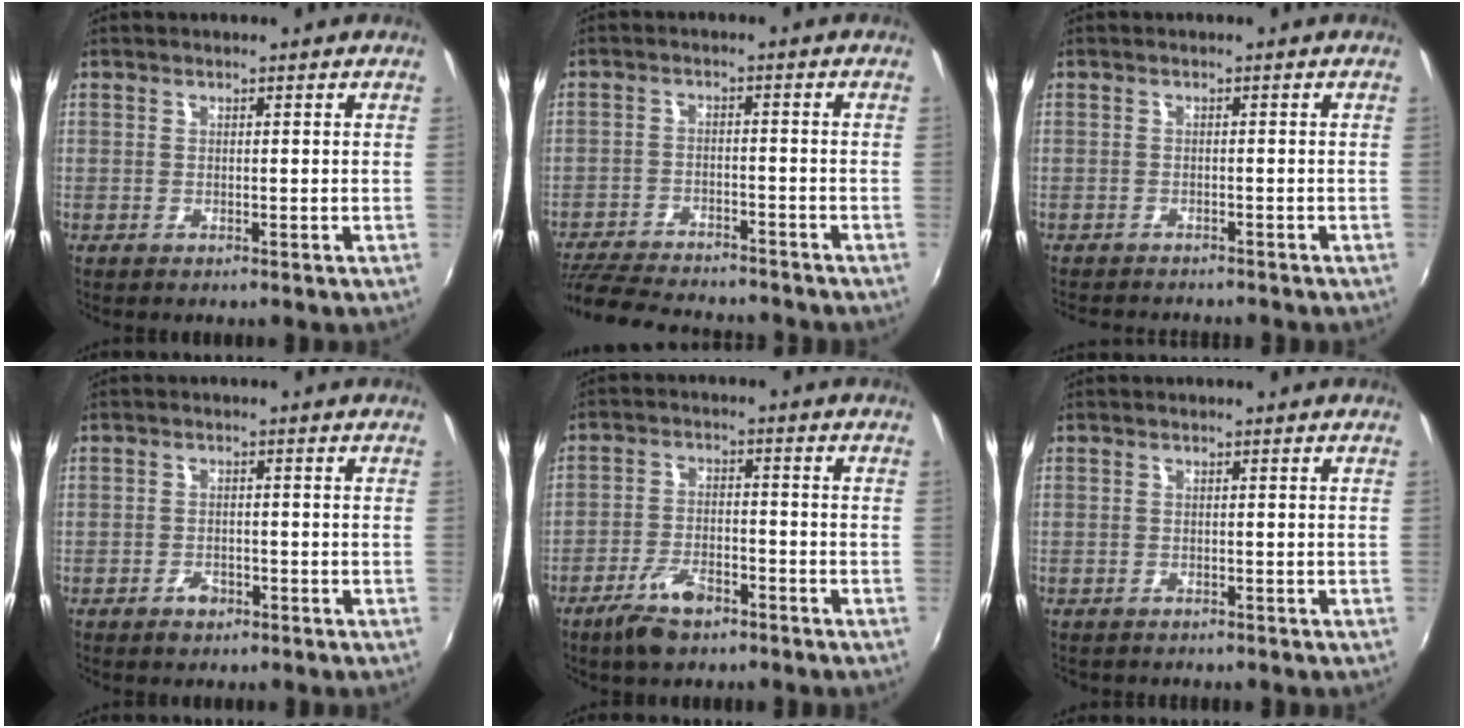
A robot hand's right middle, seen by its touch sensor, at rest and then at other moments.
{"total": 16.0, "force": [-14.1, 3.8, 6.5], "torque": [-0.145, -0.021, -0.217]}
{"total": 5.1, "force": [-4.8, 1.1, 1.5], "torque": [-0.043, -0.016, -0.072]}
{"total": 2.6, "force": [-1.7, 1.5, 1.1], "torque": [-0.022, 0.000, -0.029]}
{"total": 7.7, "force": [-5.4, 3.1, 4.6], "torque": [-0.106, -0.006, -0.096]}
{"total": 1.0, "force": [-0.9, 0.5, 0.1], "torque": [-0.008, -0.002, -0.013]}